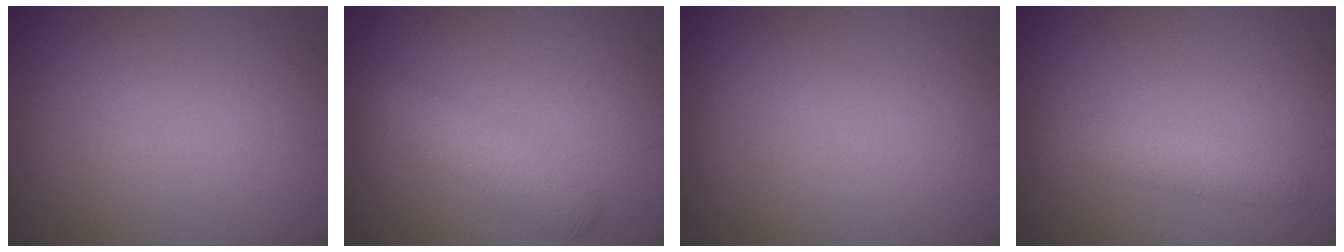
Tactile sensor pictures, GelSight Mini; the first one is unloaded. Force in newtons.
{"total": 2.8, "press": 2.8, "slide": 0.1}
{"total": 0.0}
{"total": 2.0, "press": 2.0, "slide": 0.1}